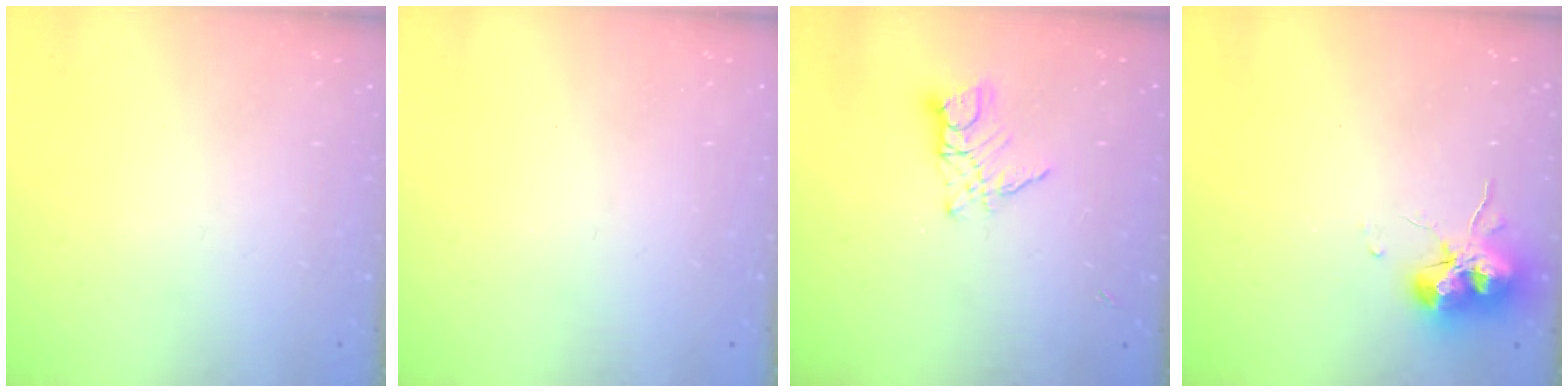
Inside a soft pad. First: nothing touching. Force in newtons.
{"total": 0.0}
{"total": 9.1, "press": 9.0, "slide": 0.8}
{"total": 13.5, "press": 13.3, "slide": 2.0}